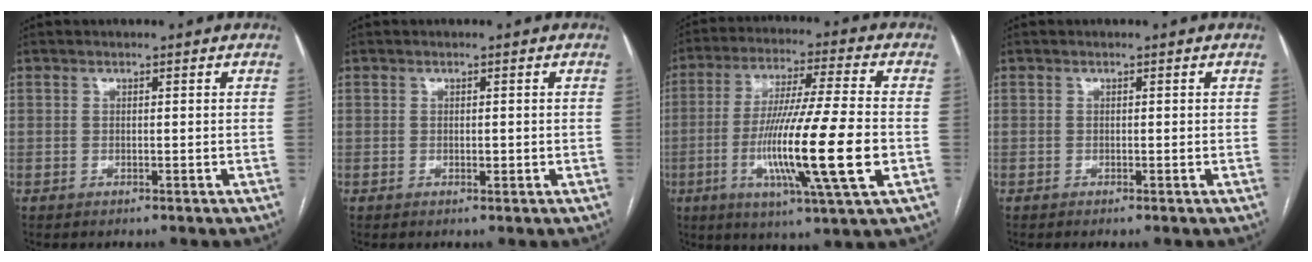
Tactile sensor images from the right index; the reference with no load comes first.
{"total": 1.0, "force": [-0.1, 0.4, 0.9], "torque": [-0.013, -0.002, -0.001]}
{"total": 18.0, "force": [-4.1, 0.0, 17.6], "torque": [-0.325, -0.021, -0.077]}
{"total": 0.0}